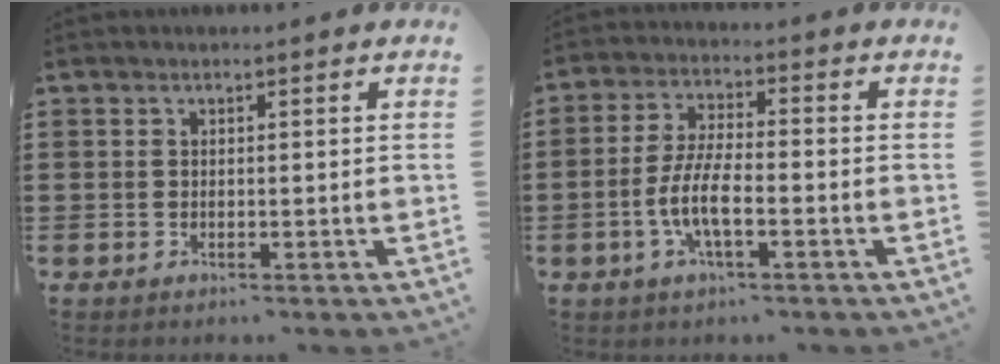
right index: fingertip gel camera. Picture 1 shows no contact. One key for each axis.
{"total": 6.9, "fx": -2.3, "fy": 1.9, "fz": 6.2, "tx": -0.144, "ty": -0.014, "tz": -0.051}